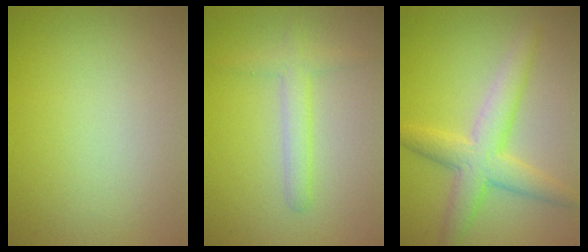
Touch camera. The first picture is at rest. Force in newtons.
{"total": 2.3, "press": 2.3, "slide": 0.2}
{"total": 4.8, "press": 4.8, "slide": 0.1}